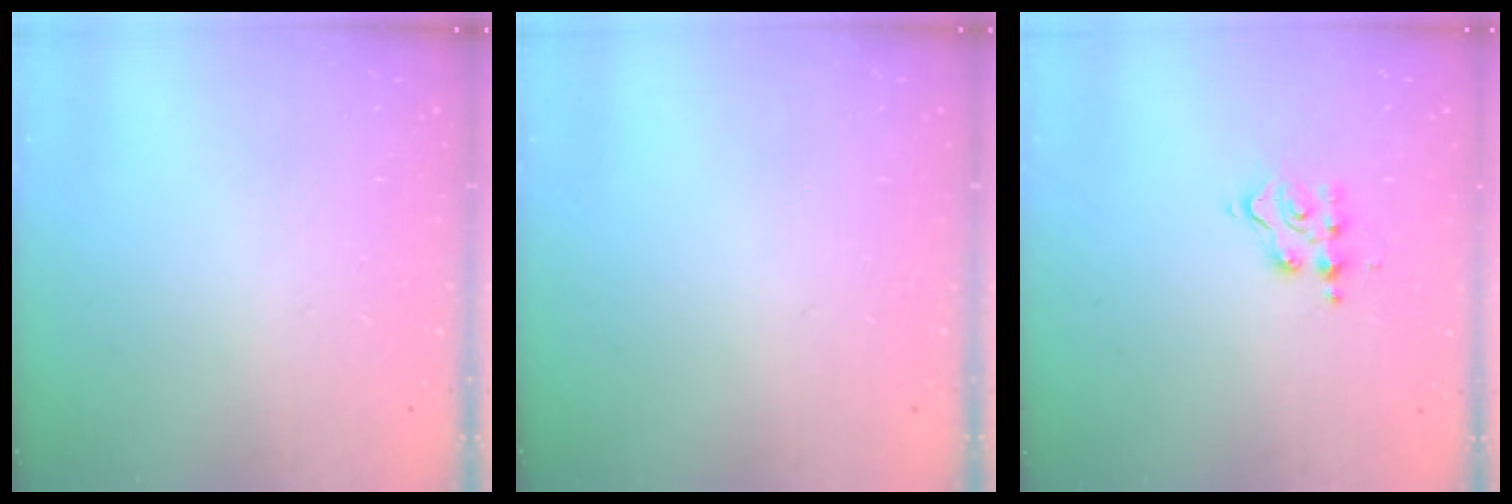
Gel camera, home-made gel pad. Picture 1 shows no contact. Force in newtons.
{"total": 0.0}
{"total": 5.7, "press": 5.7, "slide": 0.3}